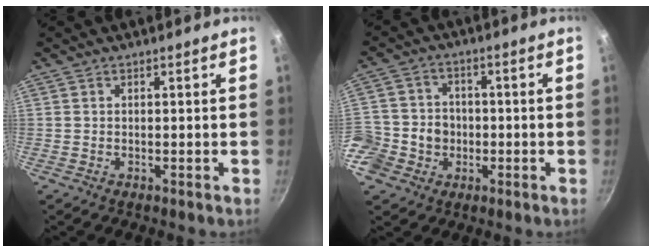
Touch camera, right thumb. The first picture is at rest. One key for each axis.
{"total": 11.7, "fx": -3.2, "fy": 10.5, "fz": 4.1, "tx": -0.070, "ty": 0.033, "tz": -0.063}